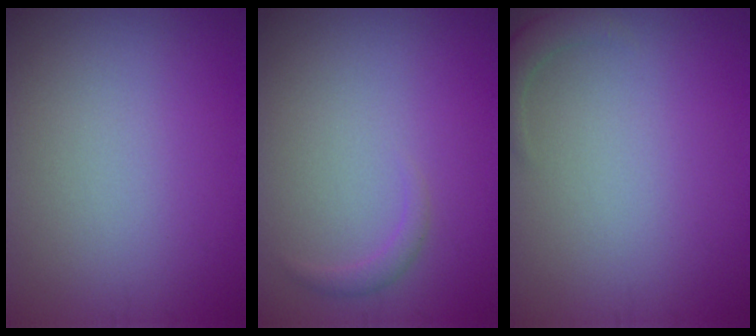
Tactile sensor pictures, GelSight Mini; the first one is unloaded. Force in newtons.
{"total": 1.0, "press": 1.0, "slide": 0.1}
{"total": 1.6, "press": 1.6, "slide": 0.3}